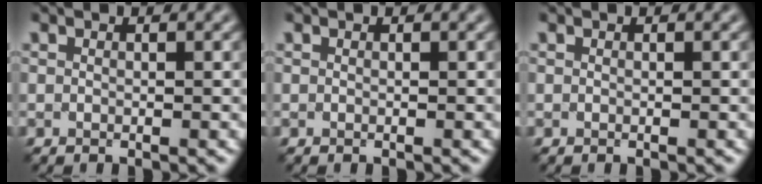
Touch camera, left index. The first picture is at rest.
{"total": 0.0}
{"total": 0.0}